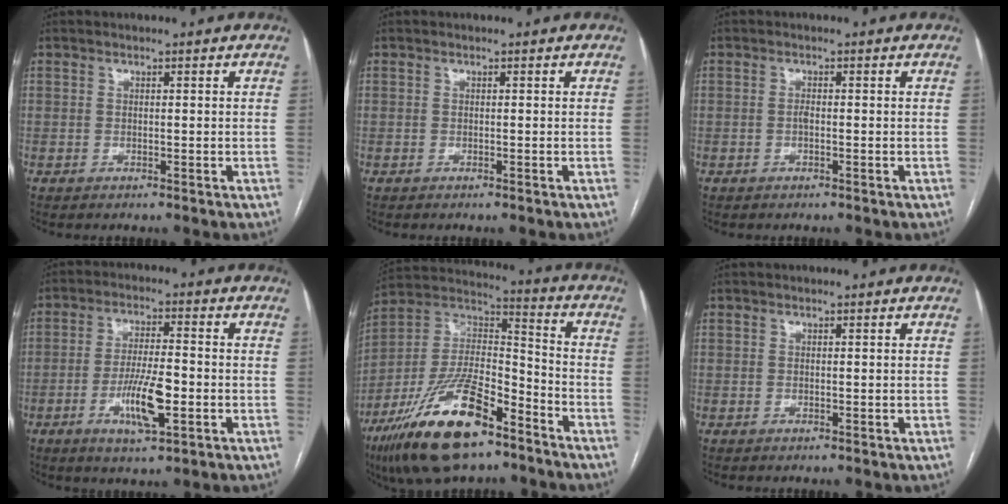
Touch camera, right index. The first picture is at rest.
{"total": 0.0}
{"total": 1.6, "force": [-0.4, 0.4, 1.5], "torque": [-0.033, 0.002, -0.006]}
{"total": 8.6, "force": [-2.7, 1.7, 8.0], "torque": [-0.153, -0.004, -0.044]}
{"total": 21.0, "force": [-13.4, 6.7, 14.8], "torque": [-0.297, -0.003, -0.239]}
{"total": 0.0}